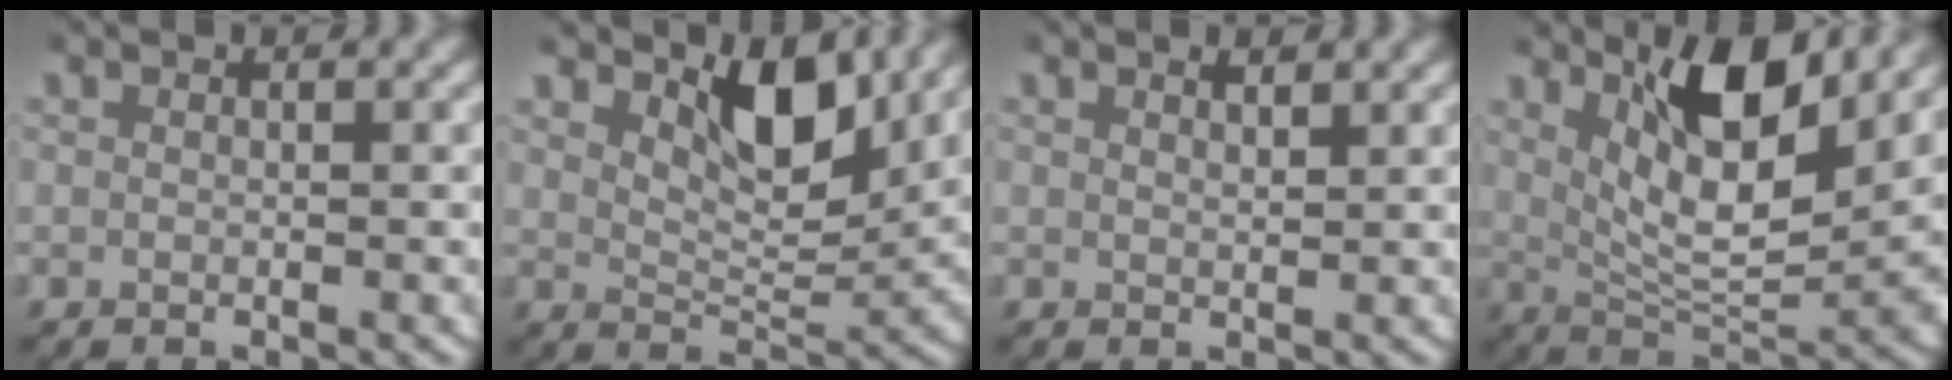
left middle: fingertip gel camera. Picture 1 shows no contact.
{"total": 6.2, "force": [4.3, 2.1, 4.0], "torque": [-0.069, -0.012, 0.071]}
{"total": 1.3, "force": [1.1, 0.1, 0.5], "torque": [-0.006, -0.005, 0.021]}
{"total": 9.4, "force": [4.0, 3.5, 7.8], "torque": [-0.123, -0.007, 0.064]}